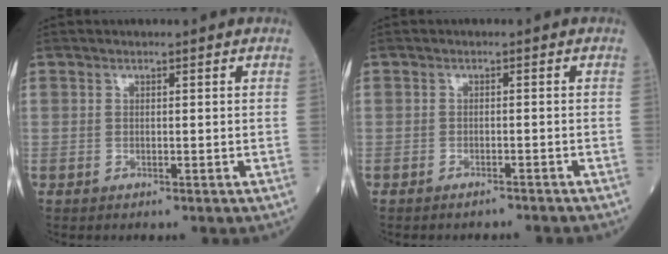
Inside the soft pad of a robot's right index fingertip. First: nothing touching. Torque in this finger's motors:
{"motor_torque": [-0.53, -0.19, -0.08, -0.02]}